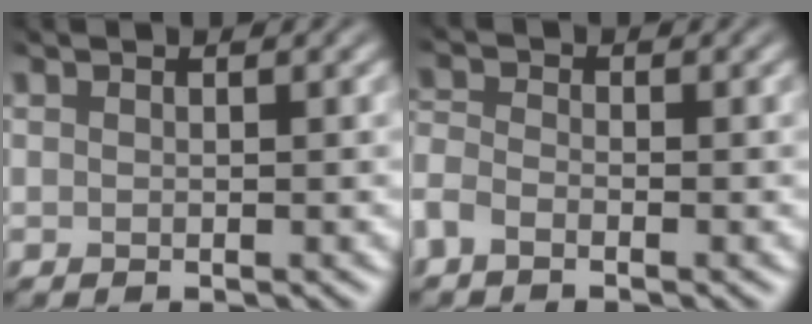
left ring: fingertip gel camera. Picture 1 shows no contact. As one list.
[{"total": 2.4, "force": [-2.3, 0.3, 0.0], "torque": [-0.016, -0.006, -0.042]}]